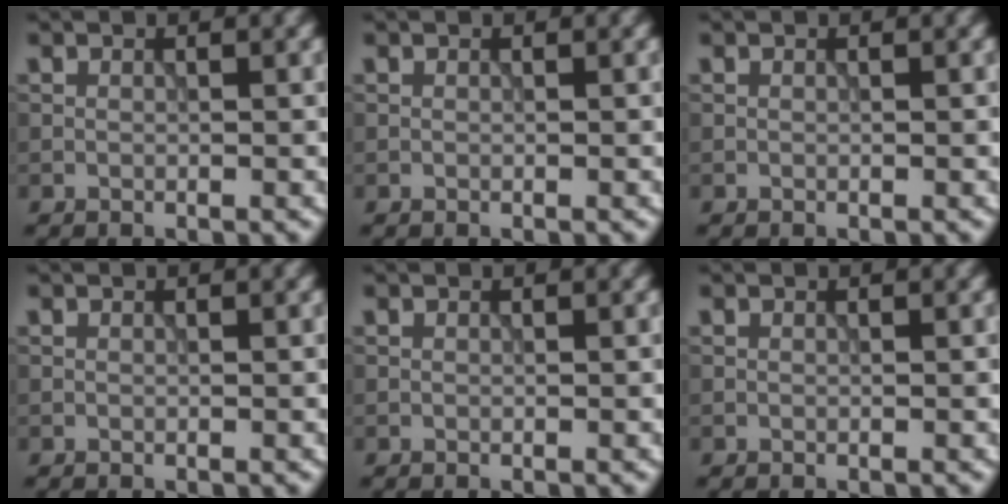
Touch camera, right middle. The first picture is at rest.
{"total": 0.0}
{"total": 0.0}
{"total": 0.0}
{"total": 0.0}
{"total": 0.0}